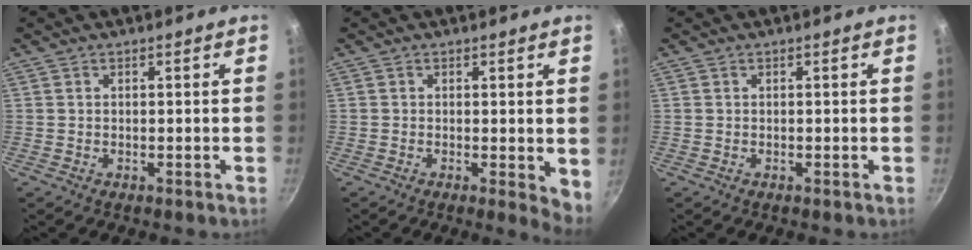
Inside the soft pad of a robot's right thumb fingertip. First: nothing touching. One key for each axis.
{"total": 4.0, "fx": 0.0, "fy": 1.6, "fz": 3.7, "tx": -0.045, "ty": -0.010, "tz": 0.000}
{"total": 0.0}